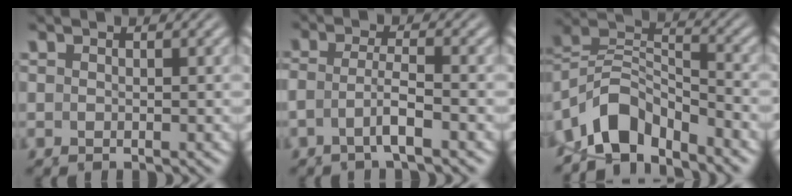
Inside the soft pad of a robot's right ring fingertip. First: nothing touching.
{"total": 2.9, "force": [-1.0, 1.5, 2.3], "torque": [-0.052, -0.007, -0.013]}
{"total": 6.6, "force": [-1.5, 5.2, 3.8], "torque": [-0.081, -0.011, -0.029]}